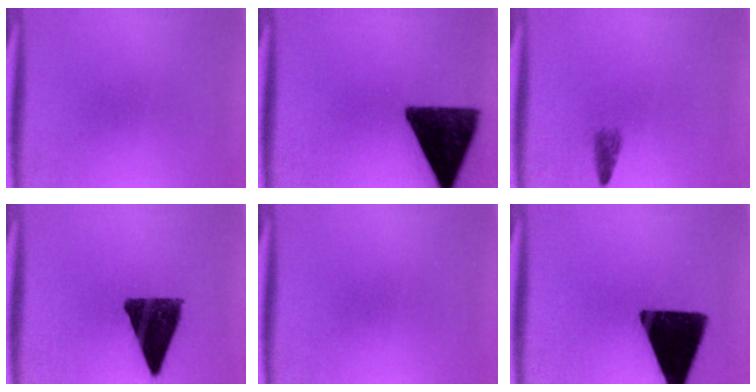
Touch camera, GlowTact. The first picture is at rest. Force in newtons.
{"total": 14.1}
{"total": 1.4}
{"total": 11.9}
{"total": 0.0}
{"total": 16.3}